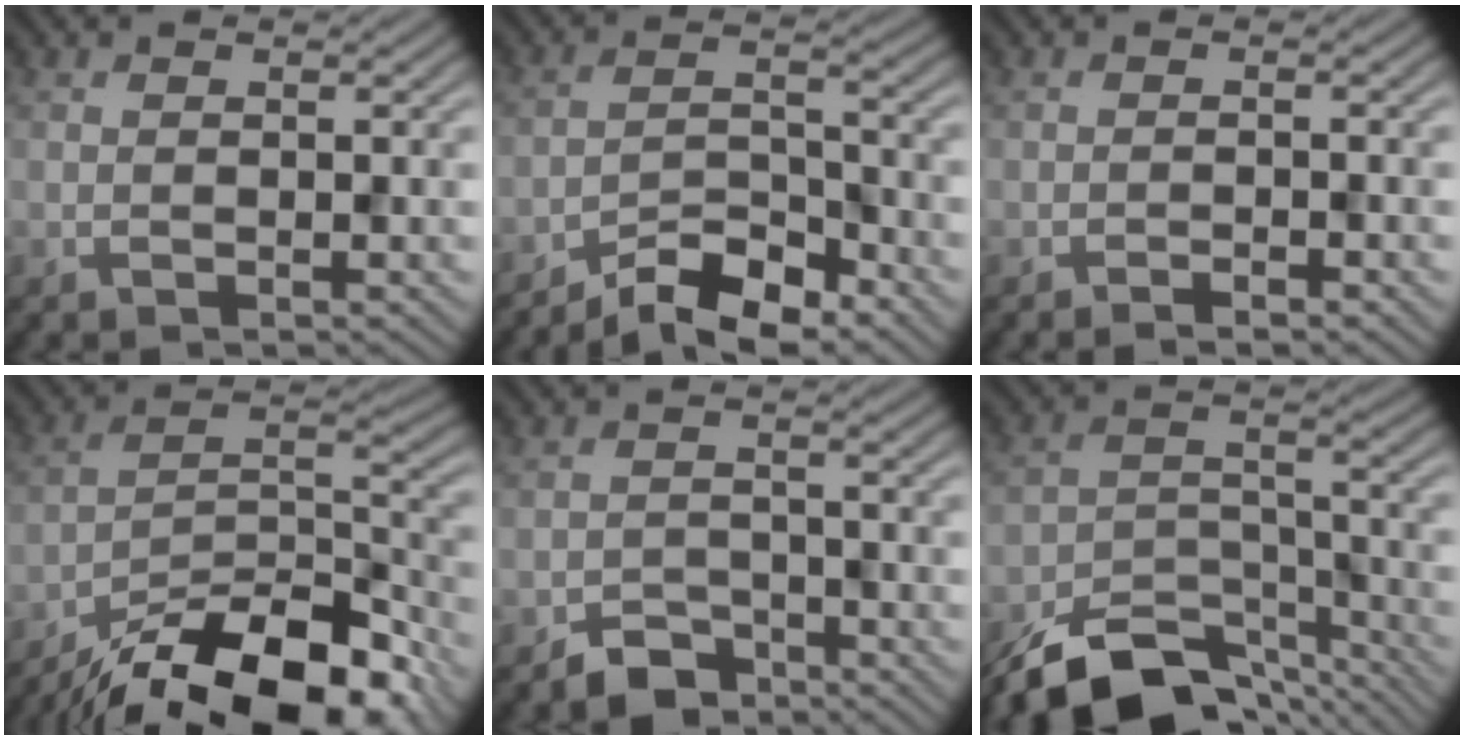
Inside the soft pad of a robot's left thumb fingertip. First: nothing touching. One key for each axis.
{"total": 6.9, "fx": -5.7, "fy": 1.9, "fz": 3.4, "tx": -0.056, "ty": 0.004, "tz": -0.111}
{"total": 1.2, "fx": -1.0, "fy": 0.2, "fz": 0.7, "tx": -0.010, "ty": 0.001, "tz": -0.017}
{"total": 16.0, "fx": -12.8, "fy": 4.8, "fz": 8.3, "tx": -0.151, "ty": -0.005, "tz": -0.209}
{"total": 3.8, "fx": -3.1, "fy": 1.9, "fz": 1.1, "tx": -0.015, "ty": 0.001, "tz": -0.061}
{"total": 12.4, "fx": -9.9, "fy": 4.8, "fz": 5.6, "tx": -0.104, "ty": -0.012, "tz": -0.170}